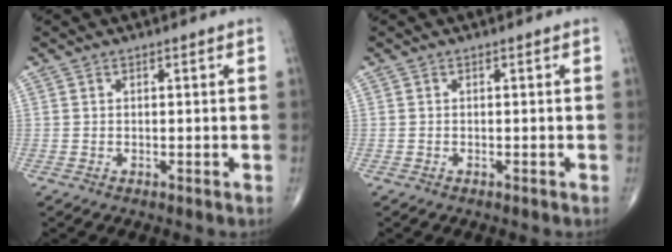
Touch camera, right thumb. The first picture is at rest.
{"total": 0.0}